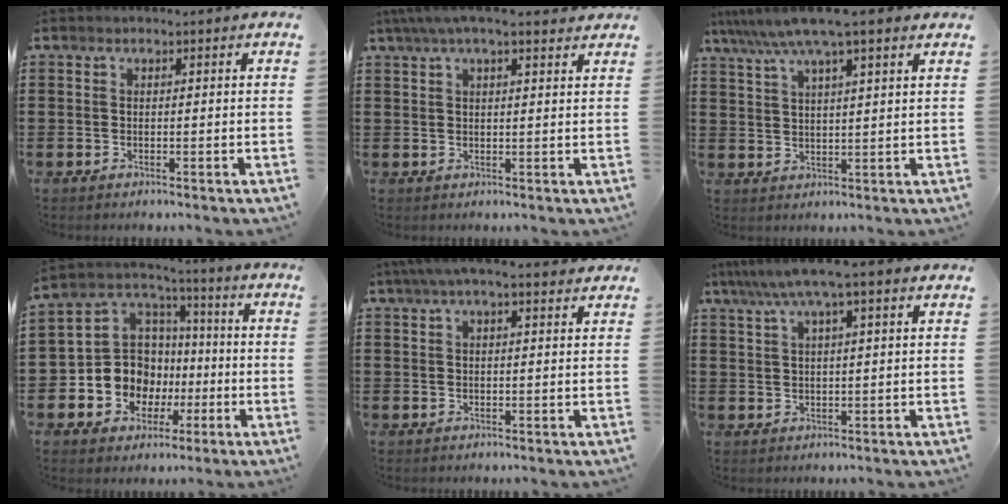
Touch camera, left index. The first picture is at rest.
{"total": 4.5, "force": [3.3, 0.8, 3.0], "torque": [-0.066, 0.003, 0.058]}
{"total": 7.5, "force": [5.8, 0.3, 4.8], "torque": [-0.108, -0.016, 0.101]}
{"total": 9.9, "force": [-2.3, 9.3, 2.7], "torque": [-0.108, 0.006, -0.041]}
{"total": 3.8, "force": [2.8, 0.6, 2.6], "torque": [-0.057, 0.005, 0.050]}
{"total": 5.9, "force": [3.8, 0.2, 4.5], "torque": [-0.096, -0.001, 0.065]}